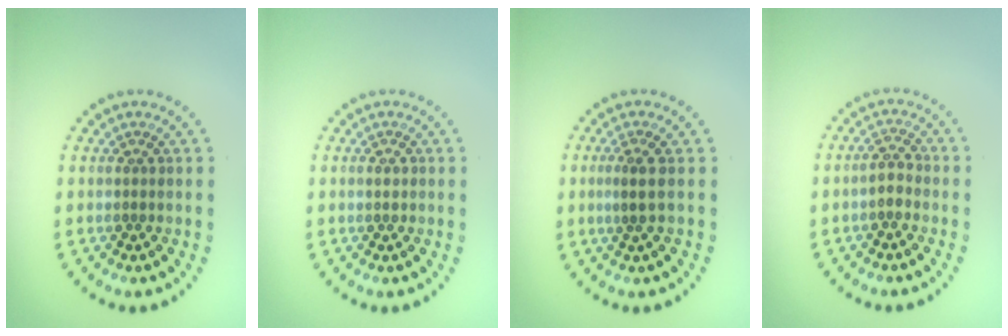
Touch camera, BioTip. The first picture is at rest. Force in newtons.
{"total": 1.1, "press": 1.1, "slide": 0.2}
{"total": 1.8, "press": 1.4, "slide": 1.1}
{"total": 1.6, "press": 1.5, "slide": 0.5}